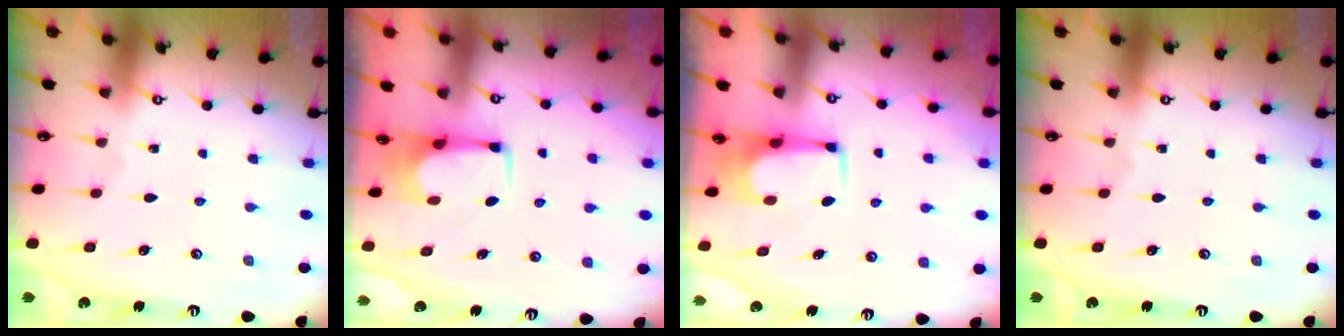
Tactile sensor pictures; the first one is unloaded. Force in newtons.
{"total": 2.5, "press": 2.4, "slide": 0.4}
{"total": 1.6, "press": 1.5, "slide": 0.3}
{"total": 0.0}